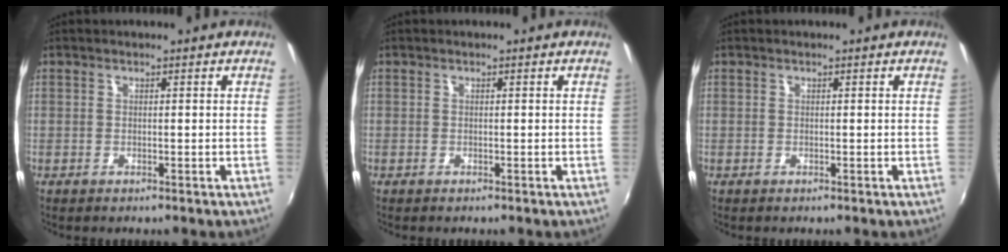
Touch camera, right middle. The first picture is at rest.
{"total": 0.0}
{"total": 0.0}